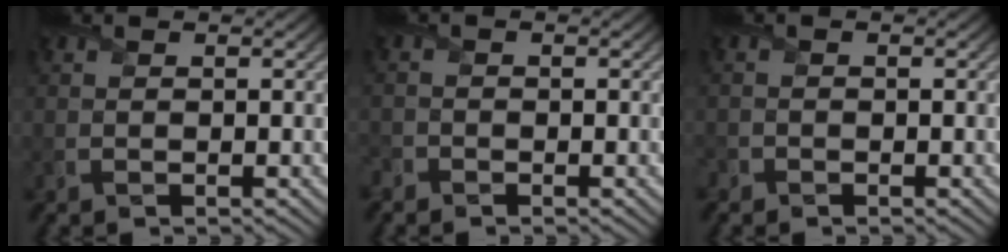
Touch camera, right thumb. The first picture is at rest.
{"total": 1.2, "force": [-1.1, 0.5, 0.1], "torque": [-0.003, -0.003, -0.027]}
{"total": 0.9, "force": [-0.7, 0.5, 0.0], "torque": [-0.001, -0.003, -0.017]}